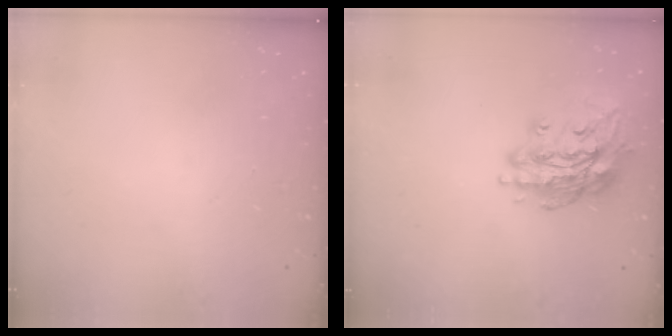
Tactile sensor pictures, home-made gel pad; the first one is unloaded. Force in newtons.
{"total": 15.3, "press": 15.3, "slide": 0.8}